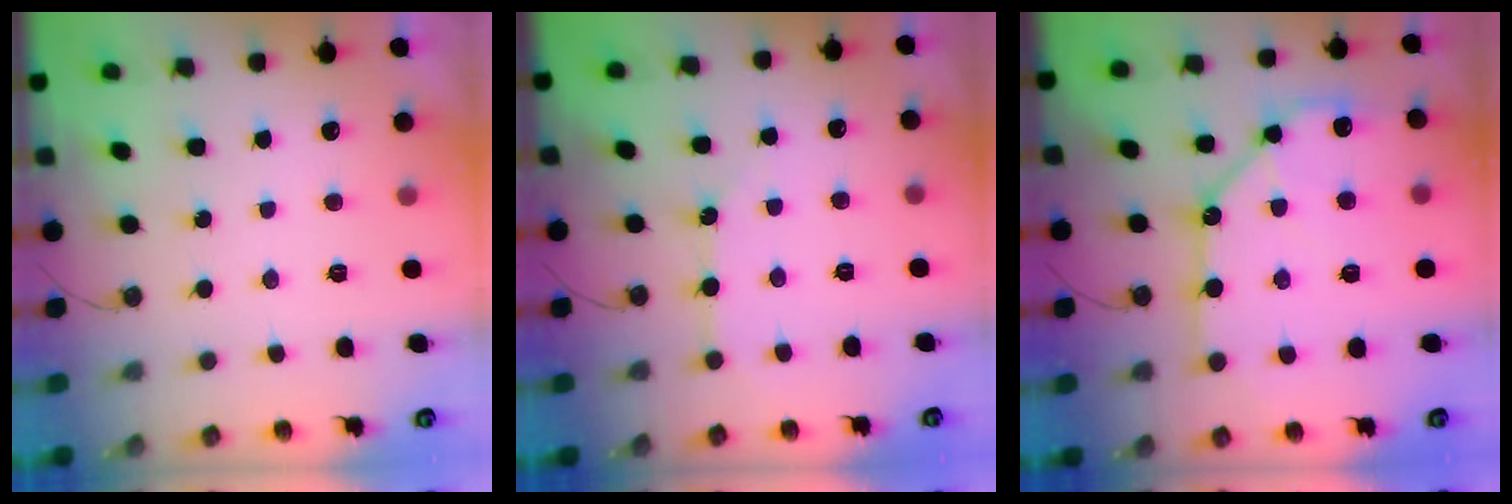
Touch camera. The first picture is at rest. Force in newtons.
{"total": 2.4, "press": 2.4, "slide": 0.2}
{"total": 15.2, "press": 15.1, "slide": 1.7}